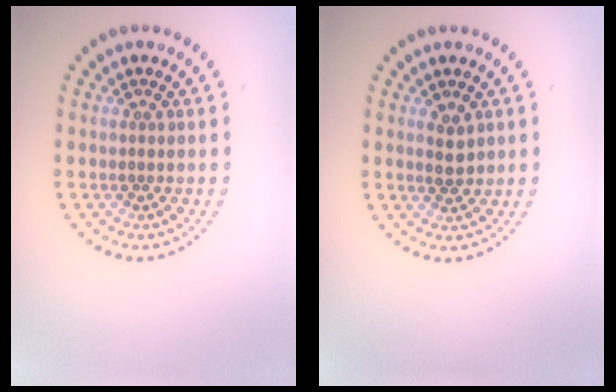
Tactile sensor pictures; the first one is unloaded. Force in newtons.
{"total": 1.9, "press": 1.8, "slide": 0.4}